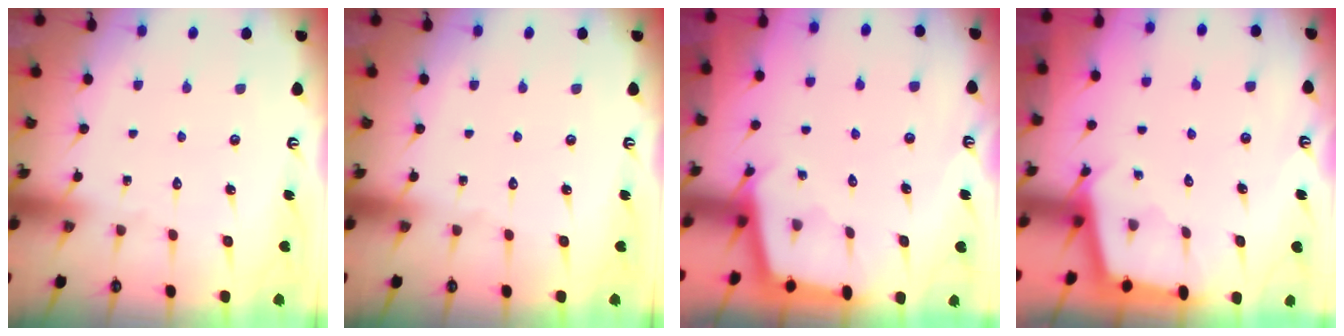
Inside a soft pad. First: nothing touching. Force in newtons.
{"total": 0.0}
{"total": 2.4, "press": 2.4, "slide": 0.2}
{"total": 2.1, "press": 2.1, "slide": 0.2}